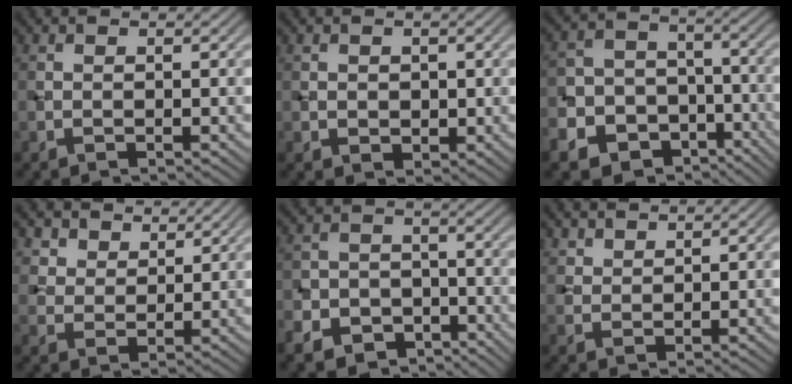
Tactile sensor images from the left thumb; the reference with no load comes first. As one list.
[{"total": 1.7, "force": [0.2, 1.5, 0.7], "torque": [-0.017, -0.008, 0.004]}, {"total": 14.3, "force": [-8.2, 11.0, 4.0], "torque": [-0.122, -0.050, -0.133]}, {"total": 5.3, "force": [4.2, 2.8, 1.6], "torque": [-0.050, -0.022, 0.100]}, {"total": 9.0, "force": [-6.2, 6.0, 2.6], "torque": [-0.060, -0.021, -0.111]}, {"total": 3.1, "force": [2.7, 1.2, 1.0], "torque": [-0.026, -0.009, 0.072]}]